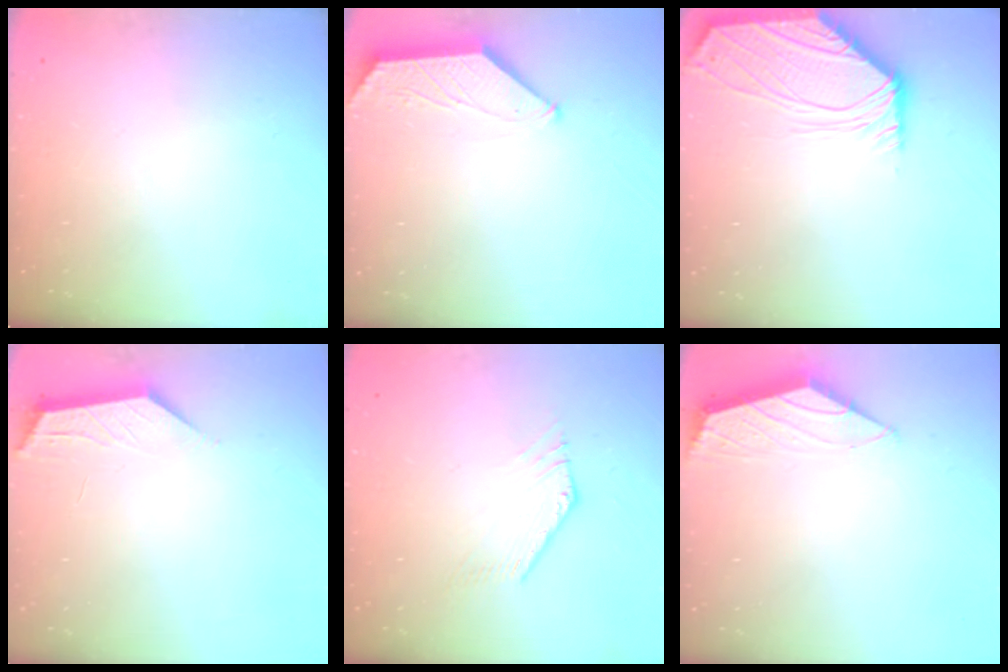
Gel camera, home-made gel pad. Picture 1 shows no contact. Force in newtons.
{"total": 1.8, "press": 1.7, "slide": 0.3}
{"total": 3.0, "press": 2.9, "slide": 0.5}
{"total": 1.8, "press": 1.8, "slide": 0.4}
{"total": 1.0, "press": 1.0, "slide": 0.2}
{"total": 1.5, "press": 1.4, "slide": 0.4}